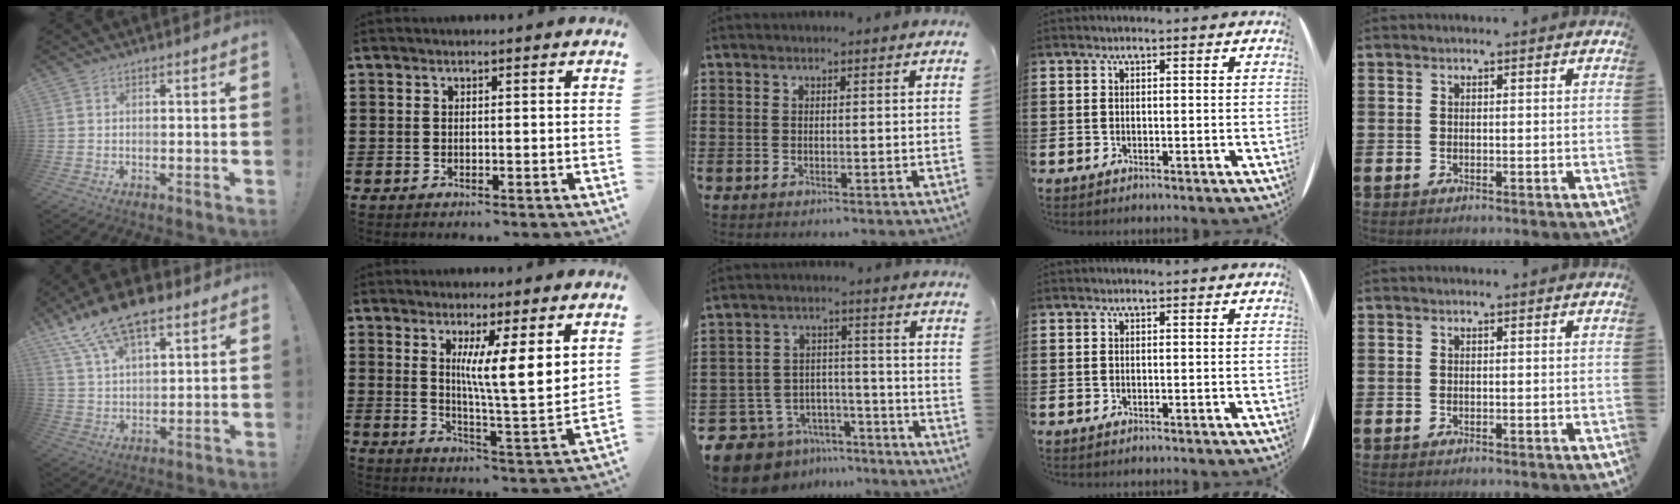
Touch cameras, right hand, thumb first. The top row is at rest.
{"thumb": {"total": 14.8, "force": [10.1, 6.2, 8.8], "torque": [-0.166, -0.056, 0.180]}, "index": {"total": 7.9, "force": [3.8, 0.3, 6.9], "torque": [-0.118, -0.031, 0.057]}, "middle": {"total": 9.9, "force": [-8.9, 3.8, 1.8], "torque": [-0.058, 0.023, -0.176]}}